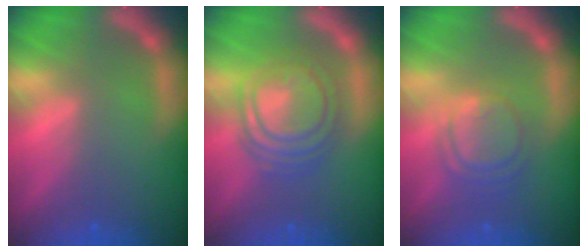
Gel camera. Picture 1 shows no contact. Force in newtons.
{"total": 8.1}
{"total": 5.1}